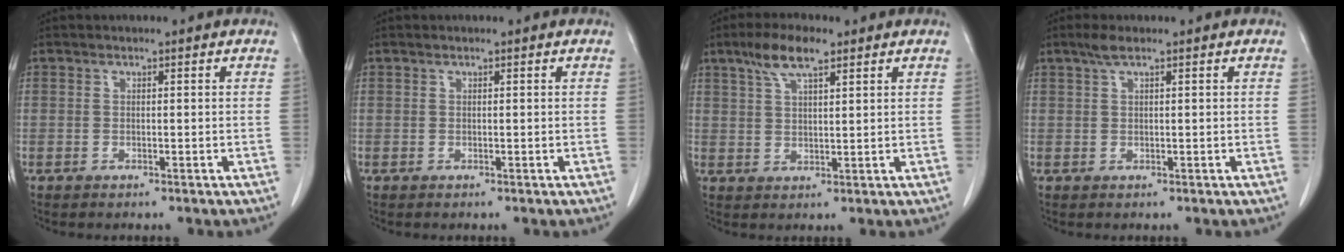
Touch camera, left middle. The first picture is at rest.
{"total": 0.0}
{"total": 6.3, "force": [4.1, 1.4, 4.5], "torque": [-0.097, 0.012, 0.078]}
{"total": 1.8, "force": [1.2, 0.1, 1.4], "torque": [-0.035, 0.008, 0.027]}